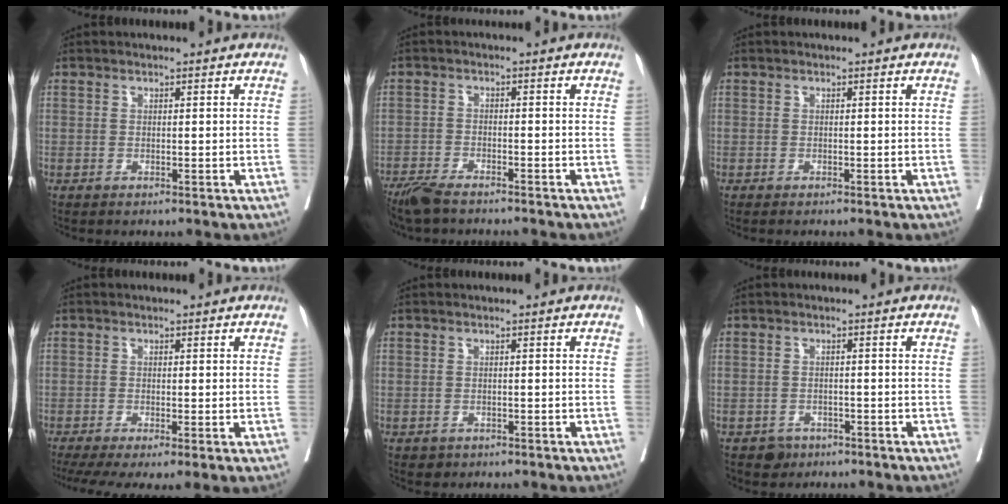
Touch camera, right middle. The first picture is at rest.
{"total": 6.3, "force": [-5.5, 1.0, 2.9], "torque": [-0.047, -0.014, -0.096]}
{"total": 1.1, "force": [-1.0, -0.1, 0.5], "torque": [-0.004, 0.000, -0.014]}
{"total": 9.0, "force": [-5.2, 2.9, 6.8], "torque": [-0.125, -0.019, -0.086]}
{"total": 1.1, "force": [-0.6, 0.9, 0.1], "torque": [-0.006, 0.002, -0.006]}
{"total": 2.3, "force": [-1.5, 1.8, 0.0], "torque": [-0.002, 0.008, -0.022]}